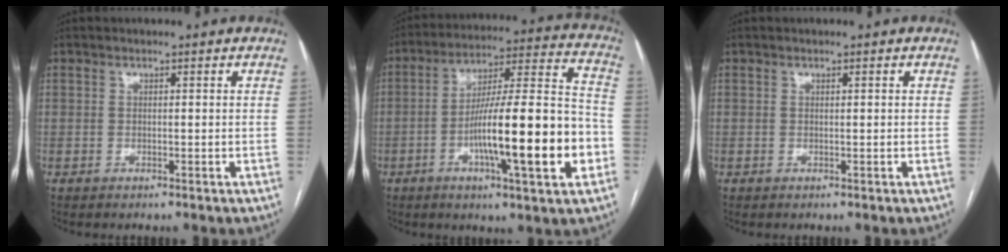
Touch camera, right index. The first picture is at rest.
{"total": 19.8, "force": [-5.6, 1.8, 18.9], "torque": [-0.288, 0.009, -0.083]}
{"total": 0.0}